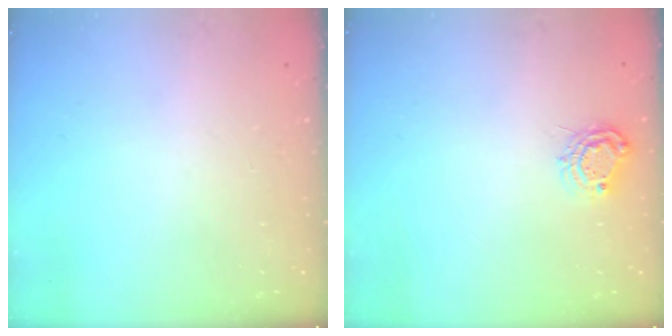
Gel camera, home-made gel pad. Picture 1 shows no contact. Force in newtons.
{"total": 6.8, "press": 6.8, "slide": 0.3}